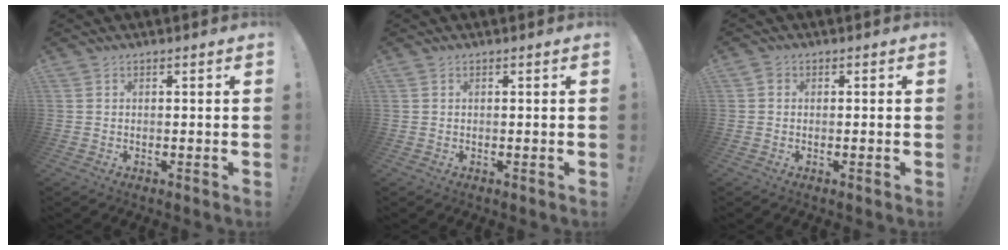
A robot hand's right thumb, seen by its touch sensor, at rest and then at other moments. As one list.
[{"total": 0.0}, {"total": 1.1, "force": [-0.3, 1.1, 0.3], "torque": [-0.013, 0.007, -0.004]}]